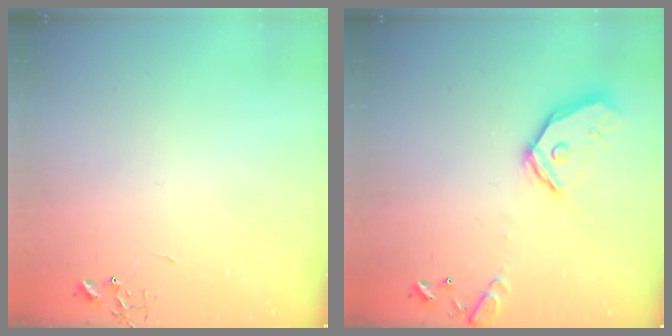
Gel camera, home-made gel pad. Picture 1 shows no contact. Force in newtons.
{"total": 16.4, "press": 16.2, "slide": 2.5}